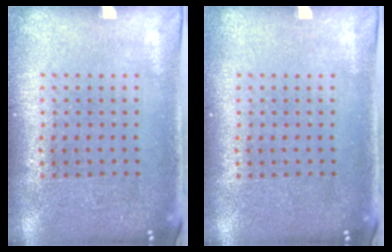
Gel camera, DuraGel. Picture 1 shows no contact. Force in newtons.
{"total": 0.0}